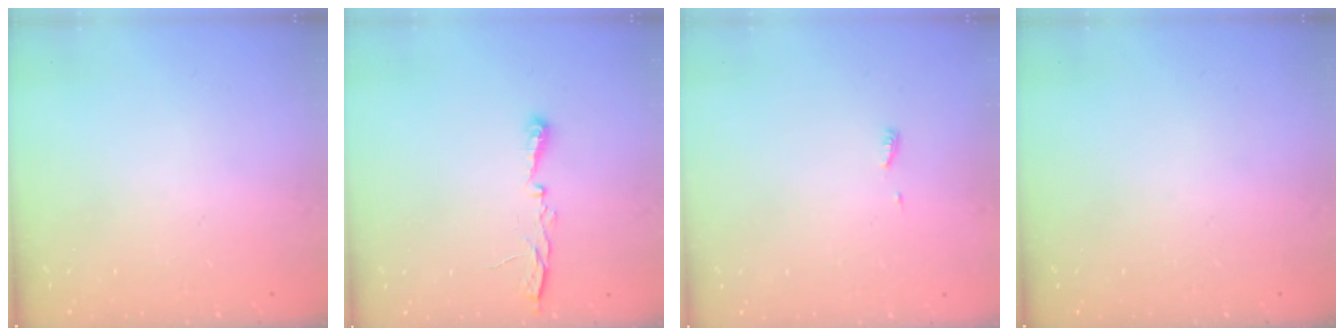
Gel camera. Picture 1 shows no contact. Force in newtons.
{"total": 5.2, "press": 5.1, "slide": 0.8}
{"total": 3.9, "press": 3.9, "slide": 0.6}
{"total": 0.0}